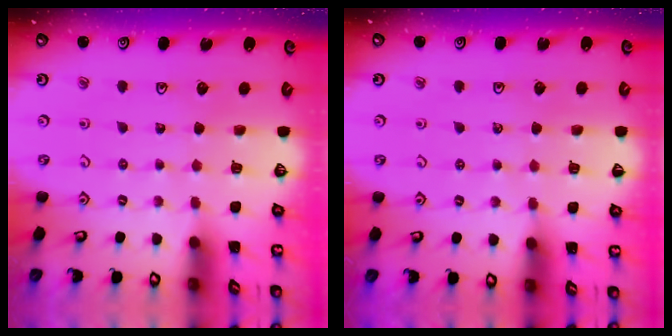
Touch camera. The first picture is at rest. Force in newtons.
{"total": 2.5, "press": 2.5, "slide": 0.4}